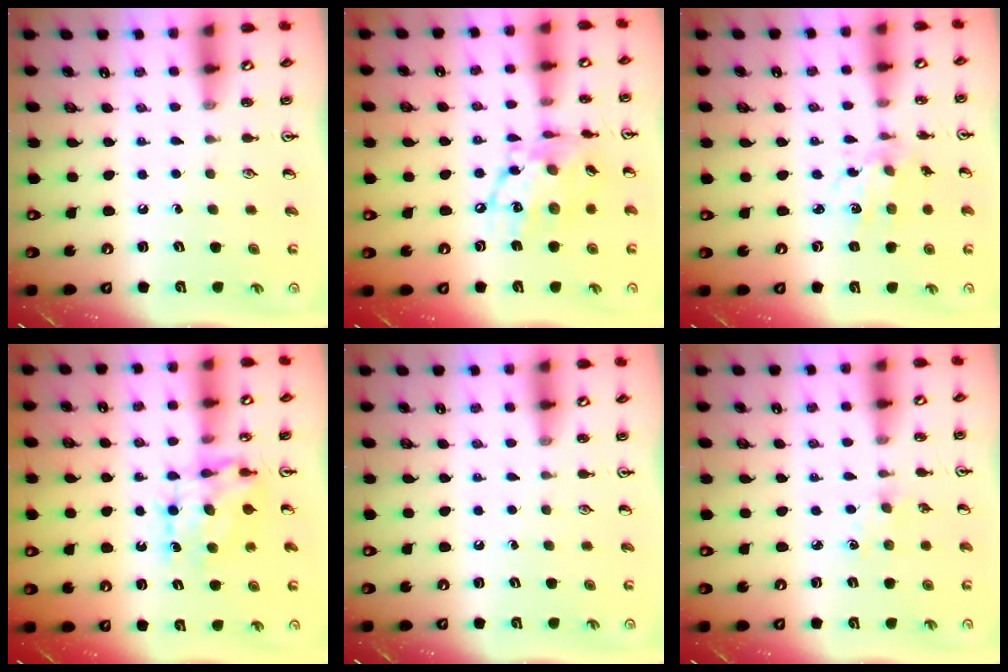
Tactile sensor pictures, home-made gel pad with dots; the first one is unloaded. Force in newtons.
{"total": 15.1, "press": 15.0, "slide": 0.7}
{"total": 4.0, "press": 3.8, "slide": 1.3}
{"total": 8.2, "press": 8.1, "slide": 0.8}
{"total": 0.0}
{"total": 2.8, "press": 2.7, "slide": 0.5}